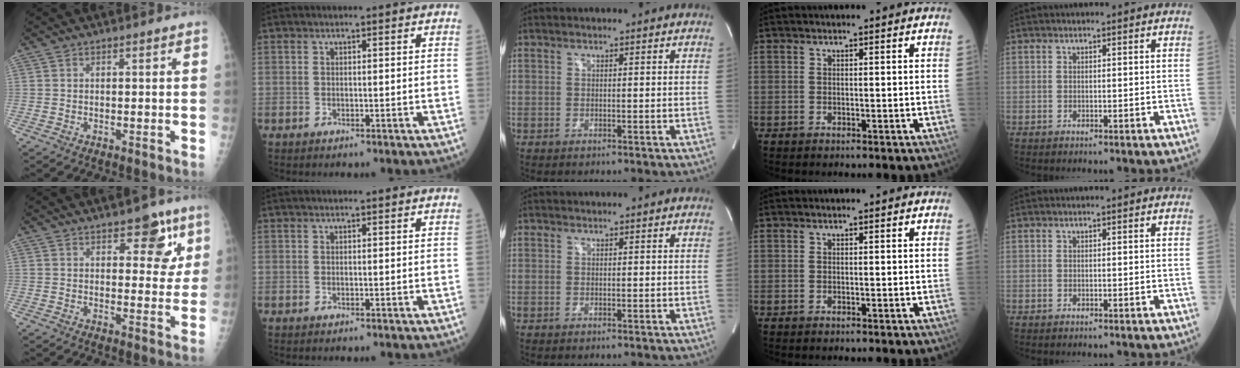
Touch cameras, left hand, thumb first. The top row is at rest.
{"thumb": {"total": 8.2, "force": [4.3, 4.2, 5.6], "torque": [-0.030, -0.018, 0.052]}}